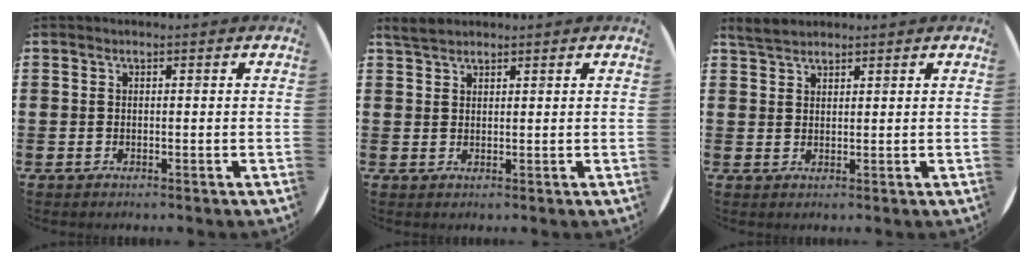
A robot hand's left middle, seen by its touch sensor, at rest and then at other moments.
{"total": 2.2, "force": [2.0, 0.6, 0.5], "torque": [-0.006, 0.003, 0.037]}
{"total": 2.5, "force": [2.3, 0.8, 0.6], "torque": [-0.015, 0.006, 0.044]}